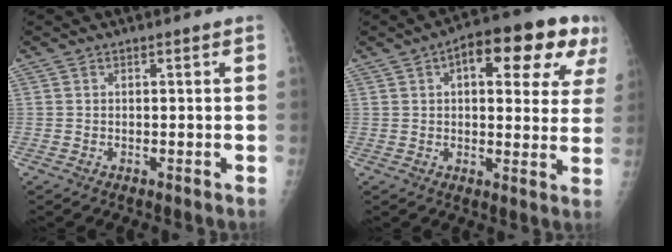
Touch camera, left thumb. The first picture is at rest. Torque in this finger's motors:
{"motor_torque": [0.28, 0.47, 0.09, -0.15, 0.06]}